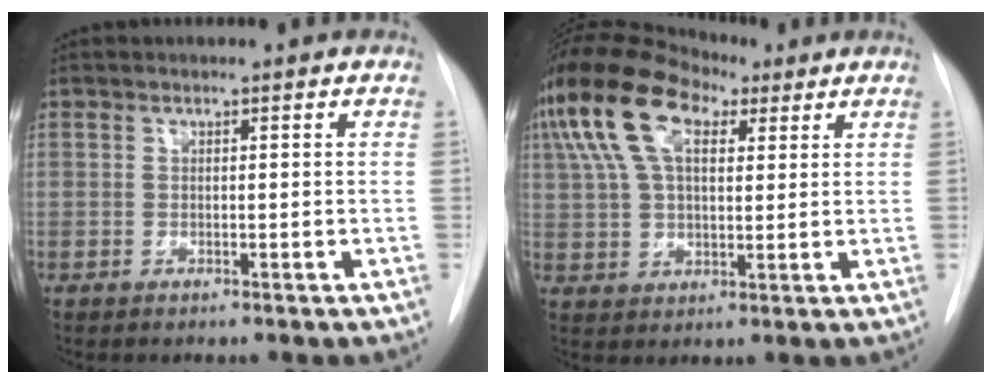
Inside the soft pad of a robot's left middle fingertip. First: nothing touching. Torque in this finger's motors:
{"motor_torque": [0.08, -0.19, 1.06, 0.21]}